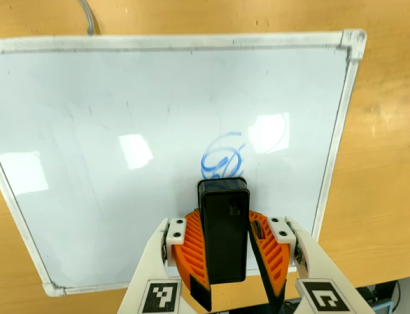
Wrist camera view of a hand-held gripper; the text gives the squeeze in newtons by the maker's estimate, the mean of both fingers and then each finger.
{"total": 9.0, "left": 9.5, "right": 8.4}